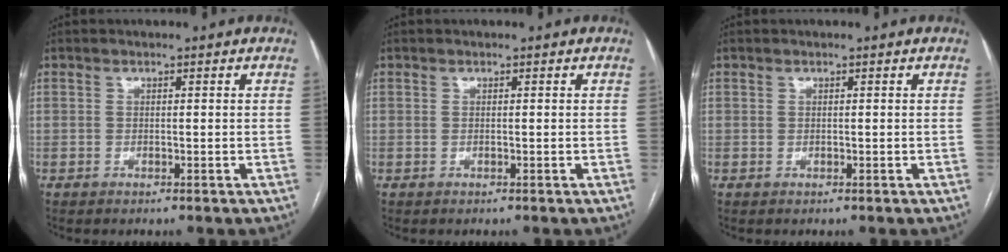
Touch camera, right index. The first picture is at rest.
{"total": 0.0}
{"total": 0.0}